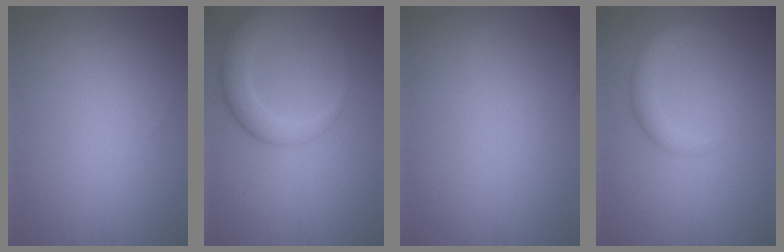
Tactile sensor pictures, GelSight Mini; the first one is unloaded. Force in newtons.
{"total": 4.2, "press": 4.2, "slide": 0.3}
{"total": 1.4, "press": 1.4, "slide": 0.1}
{"total": 2.7, "press": 2.7, "slide": 0.2}